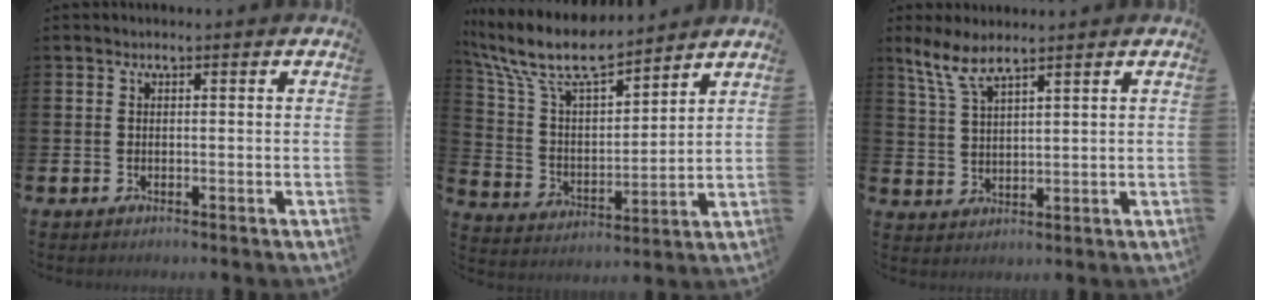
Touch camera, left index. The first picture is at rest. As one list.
[{"total": 10.1, "force": [8.9, 2.3, 4.1], "torque": [-0.125, -0.051, 0.156]}, {"total": 5.1, "force": [4.2, 0.8, 2.6], "torque": [-0.070, -0.011, 0.078]}]